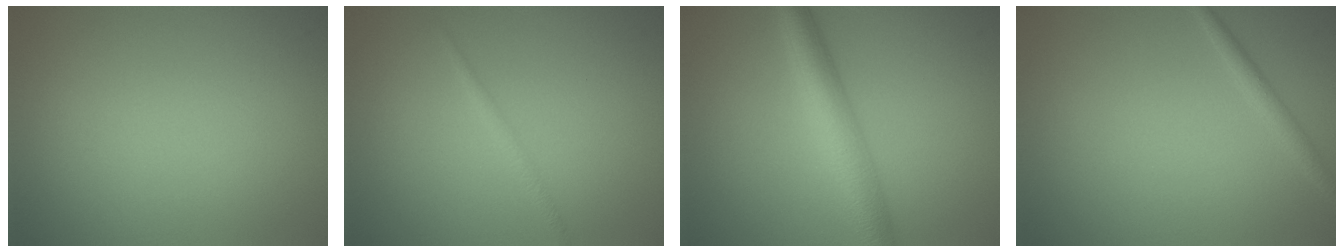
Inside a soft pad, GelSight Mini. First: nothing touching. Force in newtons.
{"total": 0.9, "press": 0.9, "slide": 0.0}
{"total": 5.0, "press": 5.0, "slide": 0.2}
{"total": 1.3, "press": 1.3, "slide": 0.0}